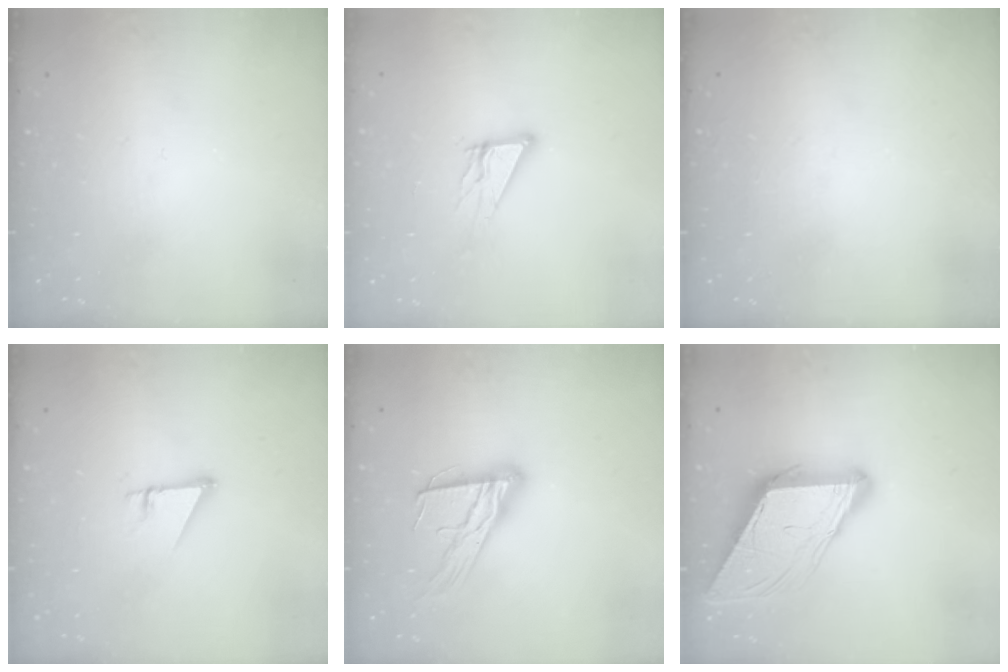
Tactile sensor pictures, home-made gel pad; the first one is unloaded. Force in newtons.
{"total": 9.0, "press": 8.9, "slide": 0.7}
{"total": 1.6, "press": 1.6, "slide": 0.0}
{"total": 2.7, "press": 2.7, "slide": 0.1}
{"total": 14.8, "press": 14.8, "slide": 1.3}
{"total": 11.8, "press": 11.7, "slide": 1.2}